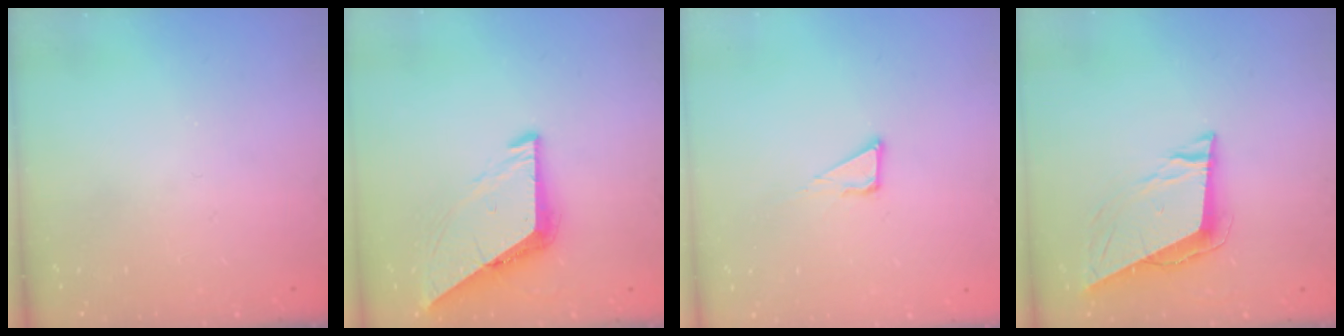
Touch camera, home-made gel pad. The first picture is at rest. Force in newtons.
{"total": 7.0, "press": 7.0, "slide": 0.5}
{"total": 3.8, "press": 3.8, "slide": 0.3}
{"total": 9.1, "press": 8.5, "slide": 3.1}